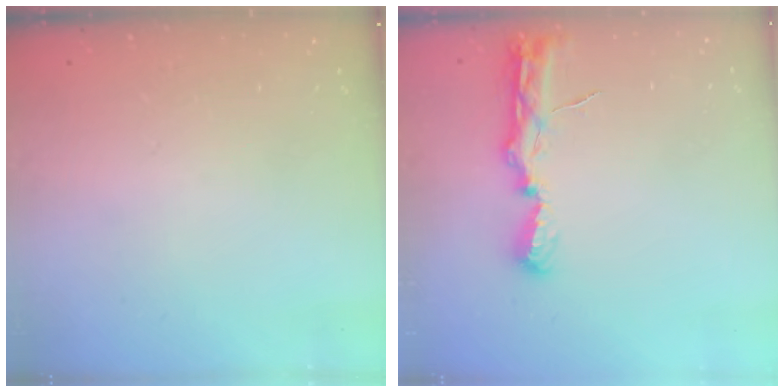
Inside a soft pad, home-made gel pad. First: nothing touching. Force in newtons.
{"total": 7.6, "press": 7.6, "slide": 0.9}